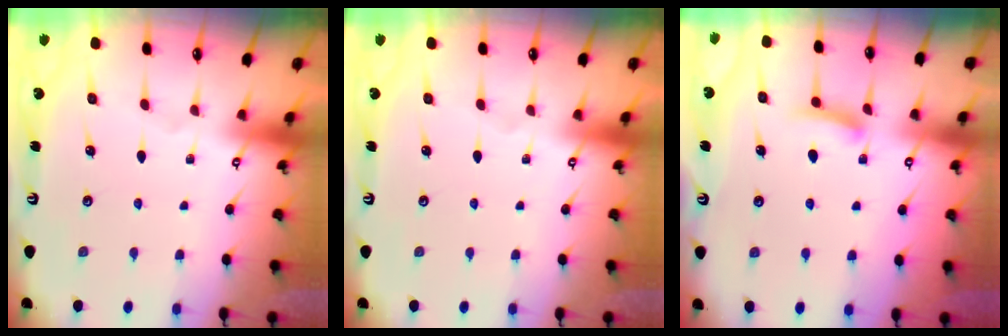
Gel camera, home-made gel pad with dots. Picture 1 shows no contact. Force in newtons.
{"total": 0.0}
{"total": 6.5, "press": 6.4, "slide": 0.9}